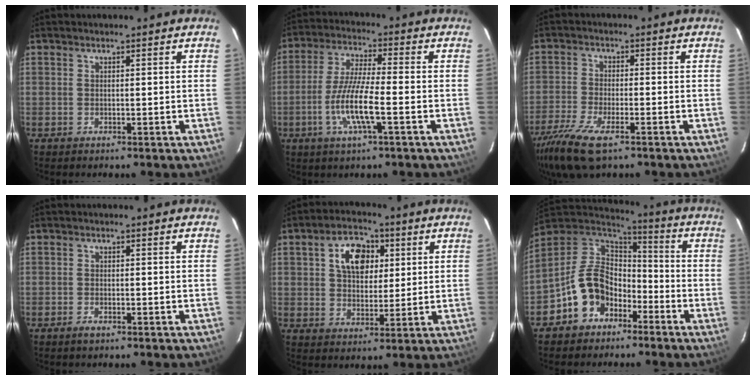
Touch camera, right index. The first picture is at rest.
{"total": 9.5, "force": [-3.3, 0.9, 8.9], "torque": [-0.185, -0.006, -0.064]}
{"total": 12.2, "force": [-8.2, 3.9, 8.2], "torque": [-0.193, -0.040, -0.158]}
{"total": 1.5, "force": [-1.1, 0.6, 0.9], "torque": [-0.018, -0.002, -0.022]}
{"total": 9.6, "force": [3.0, 6.5, 6.3], "torque": [-0.107, 0.027, 0.054]}
{"total": 13.8, "force": [-7.1, 10.2, 5.9], "torque": [-0.137, 0.031, -0.119]}